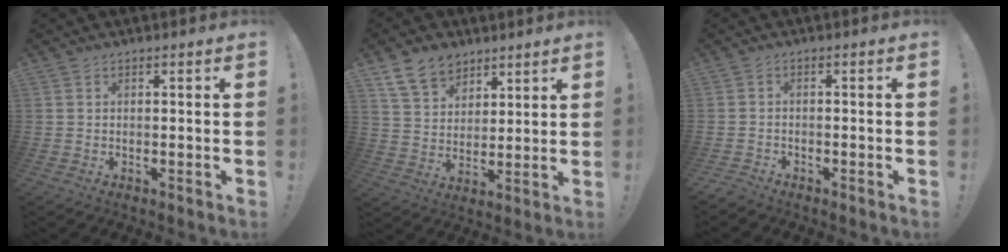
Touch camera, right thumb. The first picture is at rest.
{"total": 11.2, "force": [7.6, 7.5, 3.2], "torque": [-0.055, -0.046, 0.150]}
{"total": 1.6, "force": [-1.5, 0.6, 0.0], "torque": [0.004, 0.009, -0.027]}